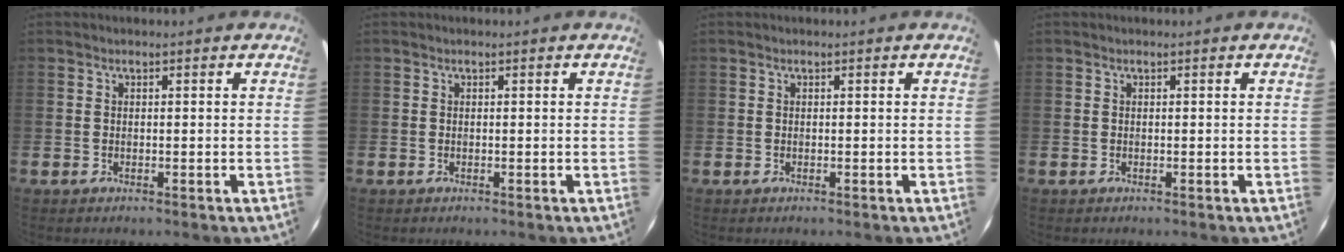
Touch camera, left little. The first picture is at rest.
{"total": 0.0}
{"total": 0.0}
{"total": 0.0}